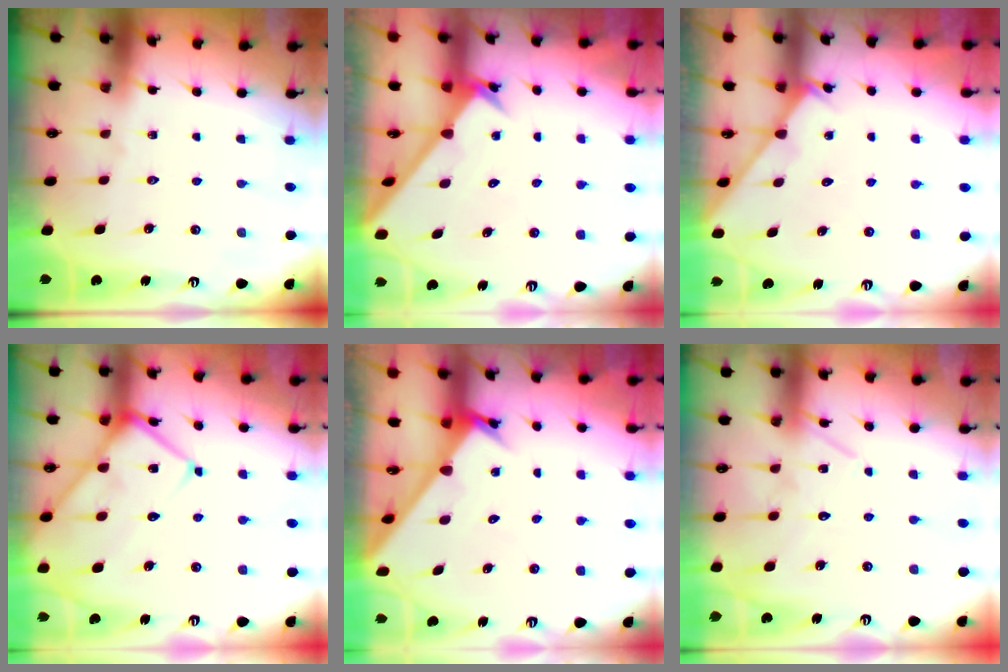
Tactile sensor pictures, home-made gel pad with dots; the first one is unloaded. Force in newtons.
{"total": 2.6, "press": 2.6, "slide": 0.2}
{"total": 2.0, "press": 2.0, "slide": 0.2}
{"total": 15.6, "press": 15.5, "slide": 1.6}
{"total": 2.9, "press": 2.9, "slide": 0.1}
{"total": 10.1, "press": 10.0, "slide": 0.8}